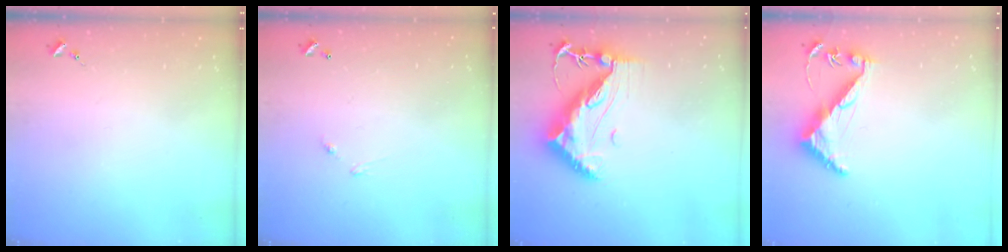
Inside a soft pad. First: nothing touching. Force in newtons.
{"total": 4.9, "press": 4.9, "slide": 0.3}
{"total": 13.5, "press": 13.4, "slide": 1.3}
{"total": 7.3, "press": 7.3, "slide": 0.6}